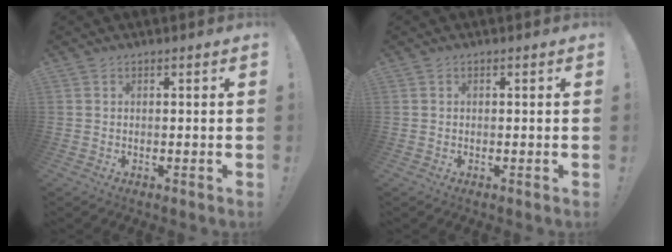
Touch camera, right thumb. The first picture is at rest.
{"total": 0.0}